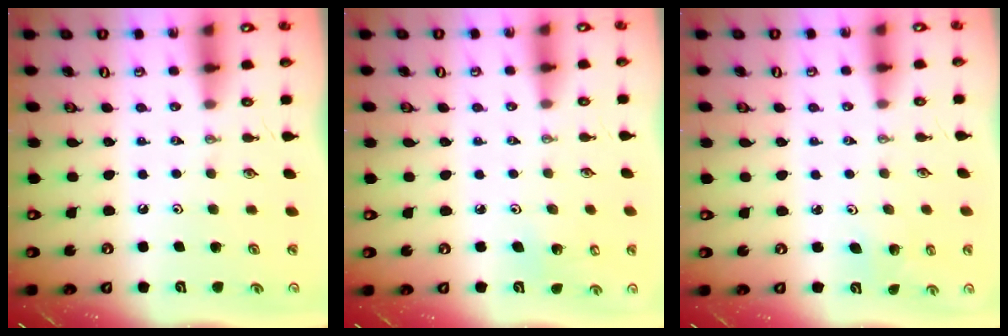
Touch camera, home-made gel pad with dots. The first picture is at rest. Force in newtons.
{"total": 2.7, "press": 2.6, "slide": 1.0}
{"total": 1.4, "press": 1.4, "slide": 0.1}